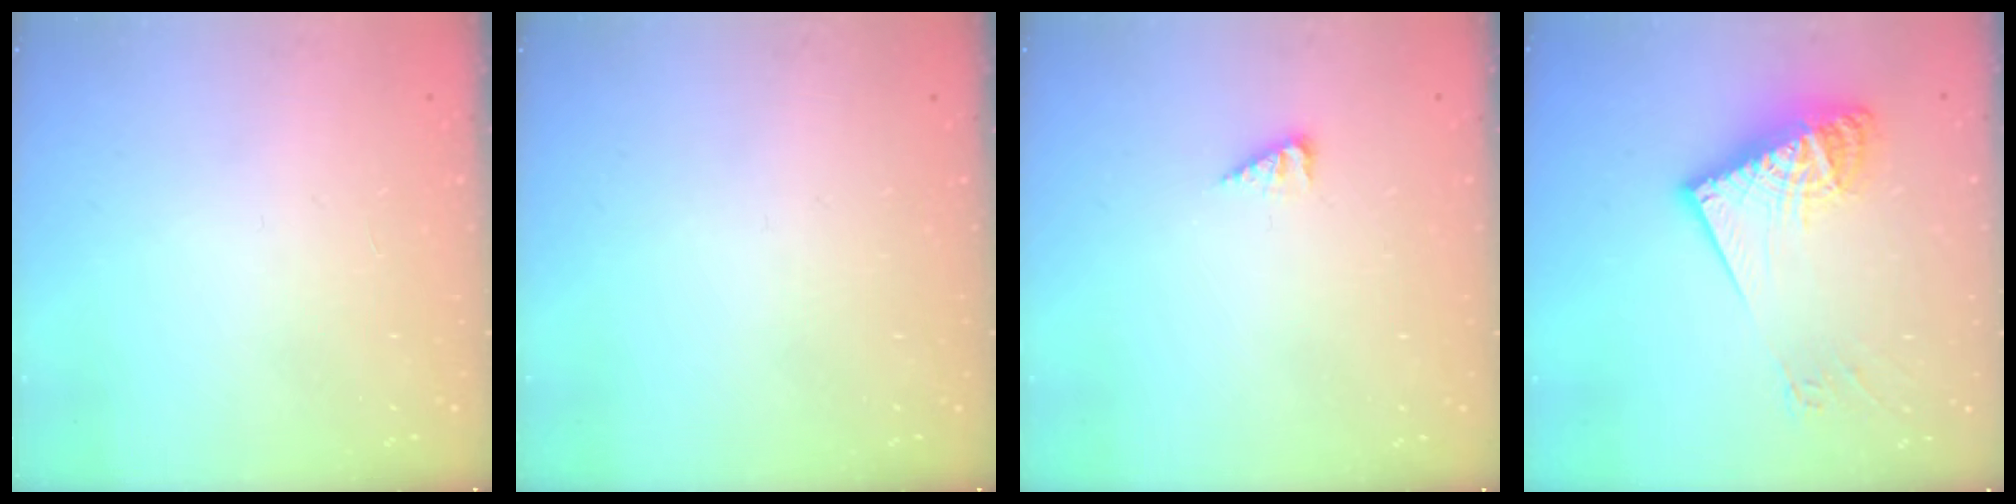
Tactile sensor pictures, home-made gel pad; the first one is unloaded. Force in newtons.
{"total": 0.0}
{"total": 2.7, "press": 2.7, "slide": 0.4}
{"total": 16.5, "press": 16.4, "slide": 1.9}